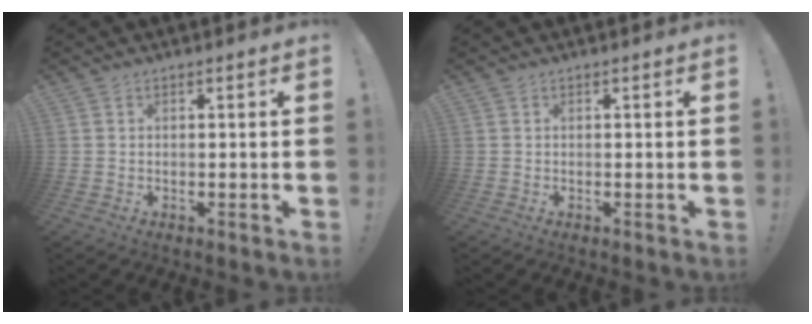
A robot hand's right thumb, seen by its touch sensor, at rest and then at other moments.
{"total": 0.0}